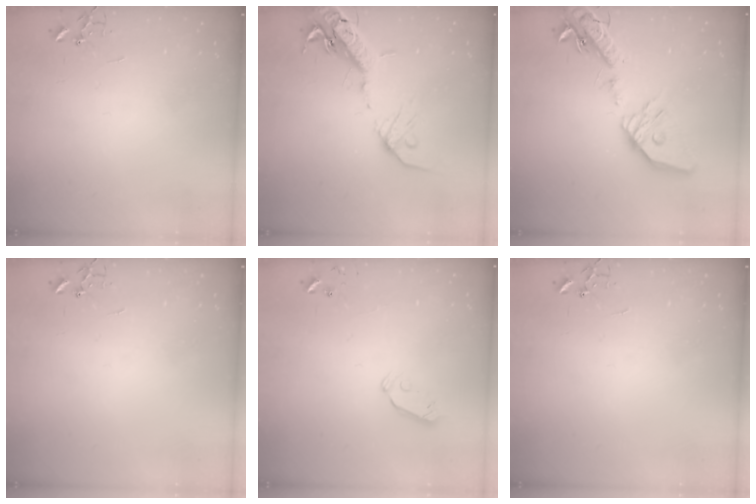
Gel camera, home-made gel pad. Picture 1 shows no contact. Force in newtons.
{"total": 17.9, "press": 17.4, "slide": 4.3}
{"total": 23.6, "press": 23.3, "slide": 3.8}
{"total": 0.0}
{"total": 5.4, "press": 5.3, "slide": 0.9}
{"total": 0.0}